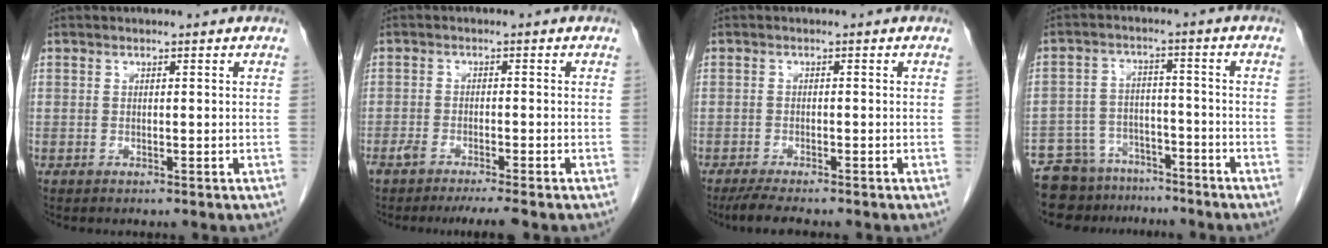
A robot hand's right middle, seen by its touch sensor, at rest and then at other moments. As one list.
[{"total": 5.2, "force": [-4.1, 0.0, 3.1], "torque": [-0.045, -0.007, -0.065]}, {"total": 4.6, "force": [-3.8, 0.5, 2.5], "torque": [-0.044, -0.011, -0.060]}, {"total": 11.1, "force": [-9.5, 5.7, 1.4], "torque": [-0.032, 0.022, -0.146]}]